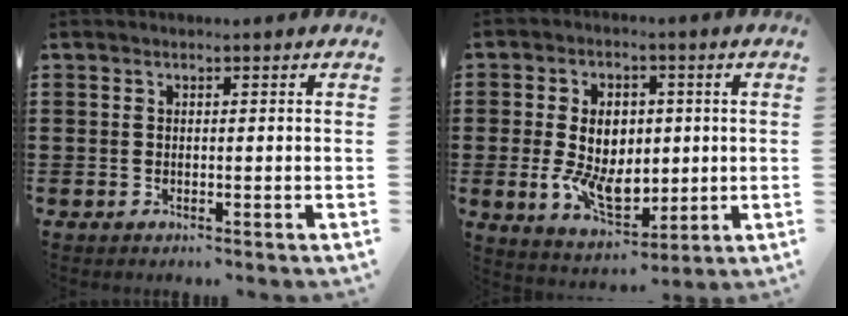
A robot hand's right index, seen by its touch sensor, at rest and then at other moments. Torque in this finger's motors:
{"motor_torque": [2.04, 0.10, 1.05, 0.21]}